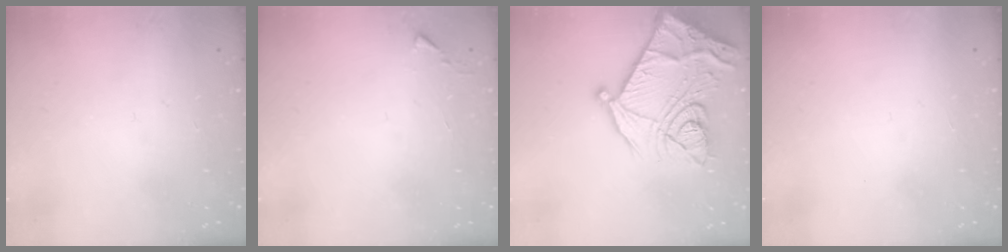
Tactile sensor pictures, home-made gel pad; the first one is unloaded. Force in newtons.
{"total": 1.1, "press": 1.1, "slide": 0.1}
{"total": 27.1, "press": 27.1, "slide": 0.8}
{"total": 1.5, "press": 1.5, "slide": 0.1}